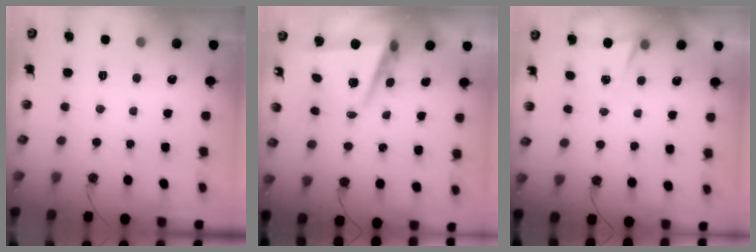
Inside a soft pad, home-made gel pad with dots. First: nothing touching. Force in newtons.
{"total": 7.4, "press": 6.5, "slide": 3.5}
{"total": 2.7, "press": 1.5, "slide": 2.2}